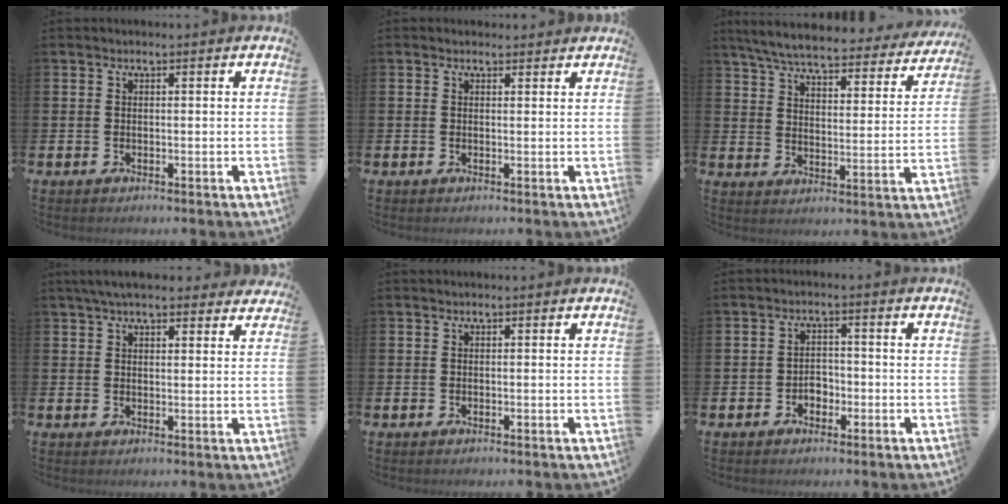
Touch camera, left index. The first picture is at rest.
{"total": 0.8, "force": [0.7, 0.4, 0.1], "torque": [0.008, 0.002, 0.010]}
{"total": 6.5, "force": [6.0, 0.8, 2.3], "torque": [-0.073, -0.037, 0.100]}
{"total": 4.8, "force": [4.3, 1.2, 1.8], "torque": [-0.041, -0.010, 0.079]}
{"total": 0.0}
{"total": 2.3, "force": [-1.1, 1.8, 1.1], "torque": [-0.012, 0.001, -0.027]}